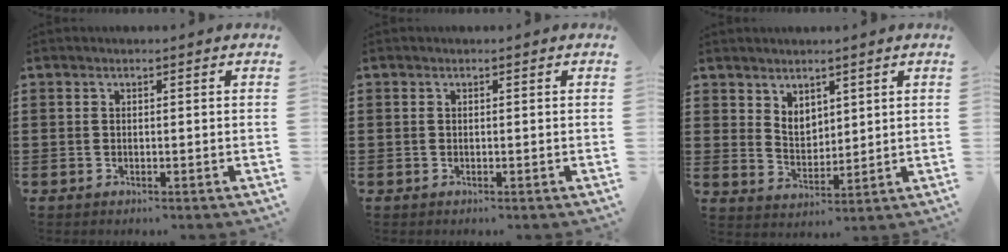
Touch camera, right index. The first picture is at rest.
{"total": 0.0}
{"total": 3.8, "force": [2.9, 2.3, 0.8], "torque": [-0.027, 0.002, 0.055]}